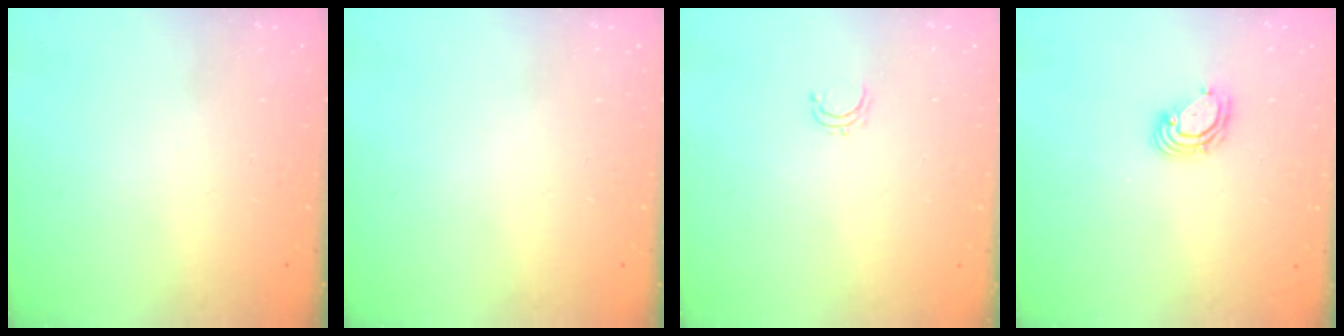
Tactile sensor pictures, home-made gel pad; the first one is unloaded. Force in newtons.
{"total": 0.0}
{"total": 3.7, "press": 3.7, "slide": 0.3}
{"total": 5.6, "press": 5.6, "slide": 0.7}